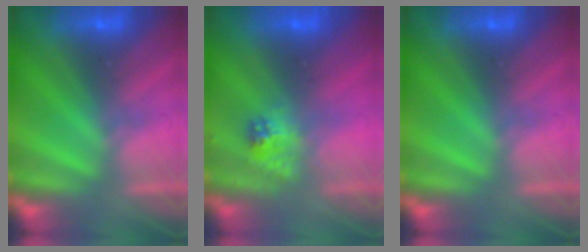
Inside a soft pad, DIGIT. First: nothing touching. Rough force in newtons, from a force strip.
{"total": 2.3}
{"total": 0.0}